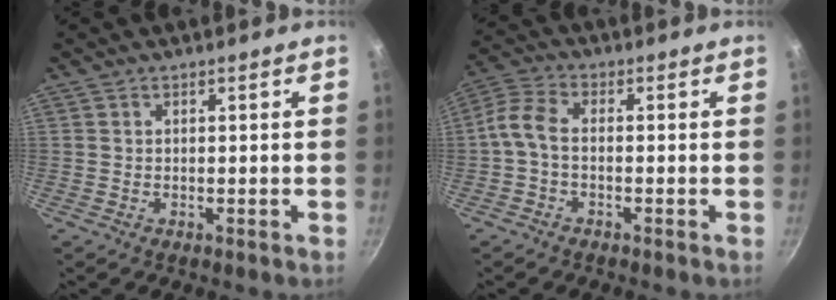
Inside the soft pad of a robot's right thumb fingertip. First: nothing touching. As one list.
[{"total": 5.3, "force": [-1.1, 3.1, 4.1], "torque": [-0.098, 0.024, -0.038]}]